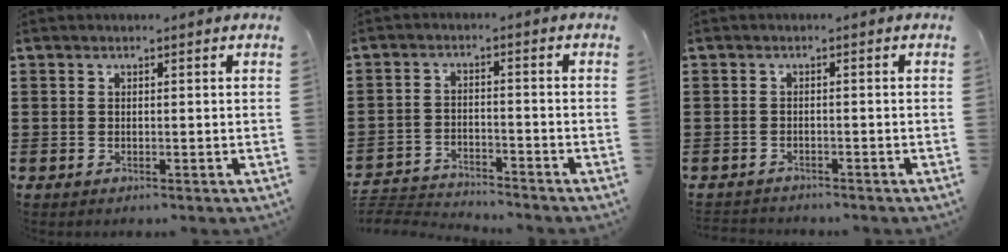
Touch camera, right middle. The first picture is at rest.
{"total": 3.6, "force": [-3.6, 0.5, 0.1], "torque": [-0.016, 0.002, -0.081]}
{"total": 1.4, "force": [-1.4, 0.3, -0.2], "torque": [-0.002, 0.002, -0.032]}